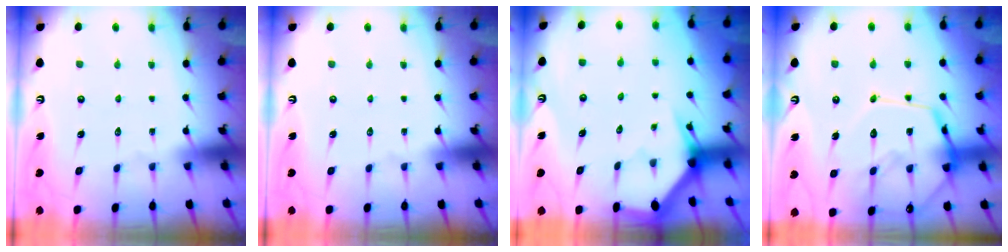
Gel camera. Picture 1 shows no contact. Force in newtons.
{"total": 0.0}
{"total": 2.9, "press": 2.9, "slide": 0.1}
{"total": 18.9, "press": 18.8, "slide": 1.6}